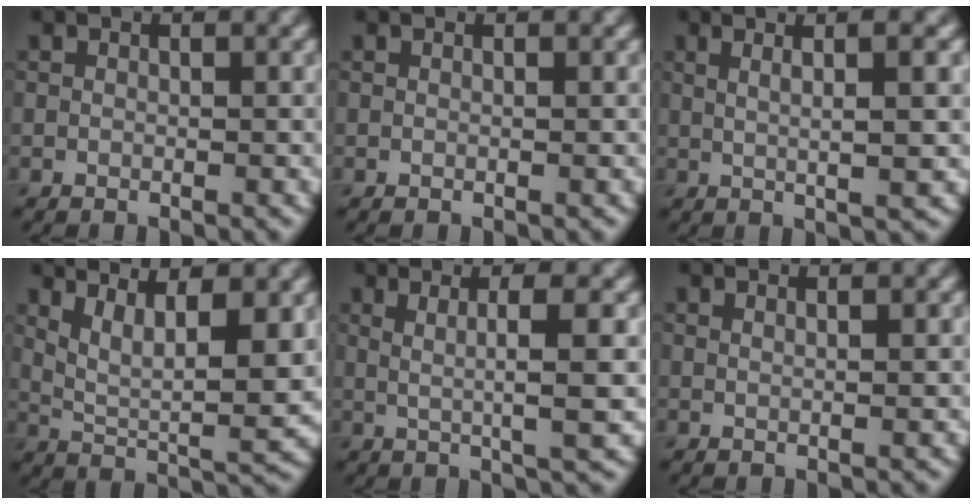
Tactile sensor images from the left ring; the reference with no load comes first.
{"total": 0.0}
{"total": 5.6, "force": [1.6, 1.4, 5.2], "torque": [-0.066, 0.013, 0.009]}
{"total": 6.6, "force": [2.9, 2.1, 5.6], "torque": [-0.107, -0.012, 0.059]}
{"total": 4.4, "force": [0.9, 0.8, 4.2], "torque": [-0.065, 0.000, 0.015]}
{"total": 1.3, "force": [0.7, 0.5, 1.0], "torque": [-0.006, 0.002, 0.000]}